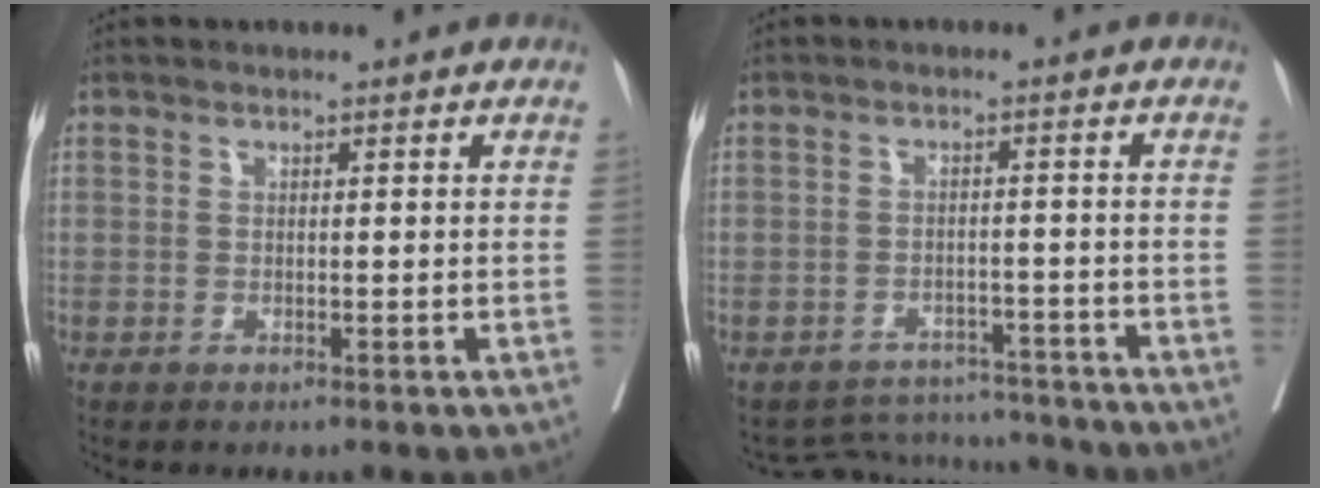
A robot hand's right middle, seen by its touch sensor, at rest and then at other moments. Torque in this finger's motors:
{"motor_torque": [-0.56, -0.49, -0.28, -0.07]}